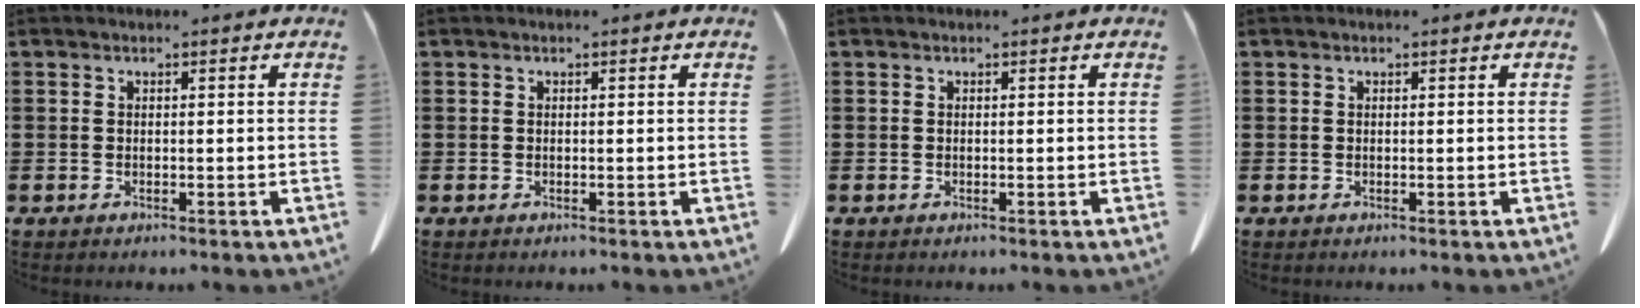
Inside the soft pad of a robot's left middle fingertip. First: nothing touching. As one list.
[{"total": 0.0}, {"total": 0.0}, {"total": 0.0}]